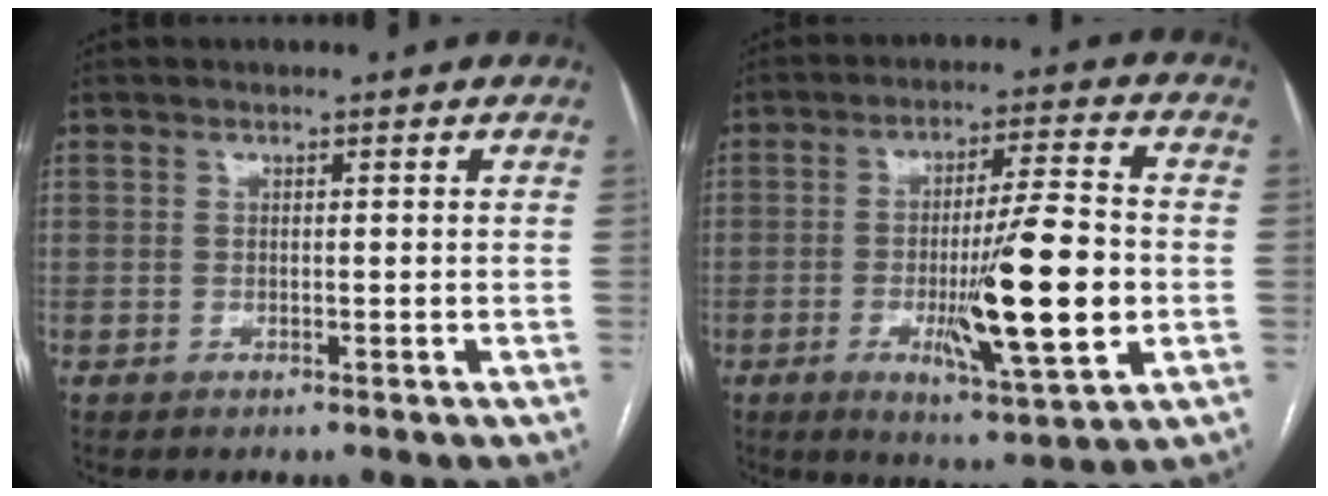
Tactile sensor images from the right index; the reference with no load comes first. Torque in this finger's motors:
{"motor_torque": [2.14, 0.00, 1.05, 0.21]}